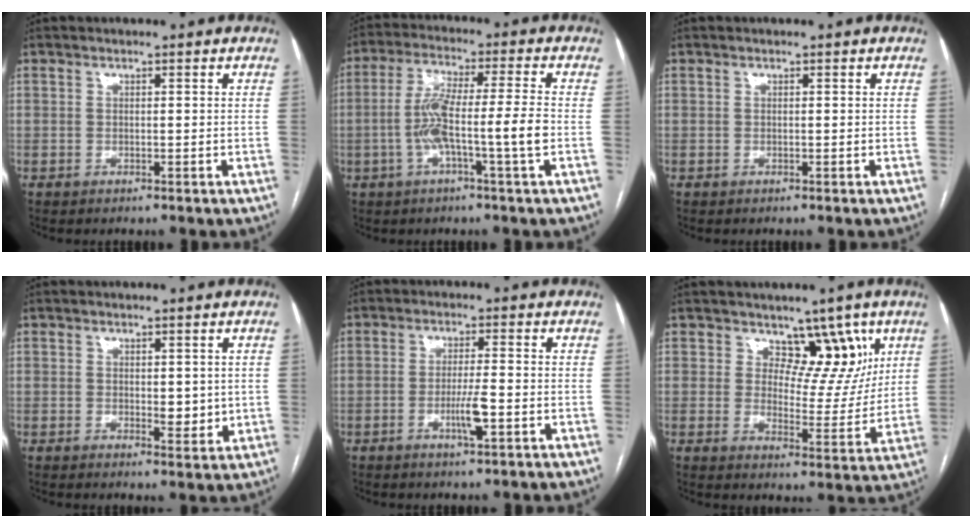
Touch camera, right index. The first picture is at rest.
{"total": 9.5, "force": [-2.3, -0.3, 9.3], "torque": [-0.186, 0.013, -0.045]}
{"total": 0.0}
{"total": 3.2, "force": [0.3, 1.6, 2.7], "torque": [-0.038, -0.010, 0.010]}
{"total": 4.4, "force": [-1.6, 0.1, 4.1], "torque": [-0.081, -0.007, -0.030]}
{"total": 8.1, "force": [4.8, 4.7, 4.5], "torque": [-0.036, -0.007, 0.074]}